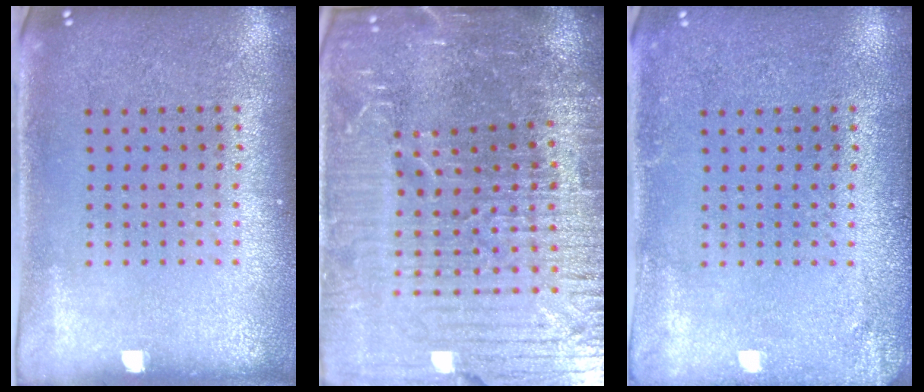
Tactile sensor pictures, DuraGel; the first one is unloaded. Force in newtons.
{"total": 7.0, "press": 6.1, "slide": 3.4}
{"total": 1.6, "press": 1.6, "slide": 0.2}